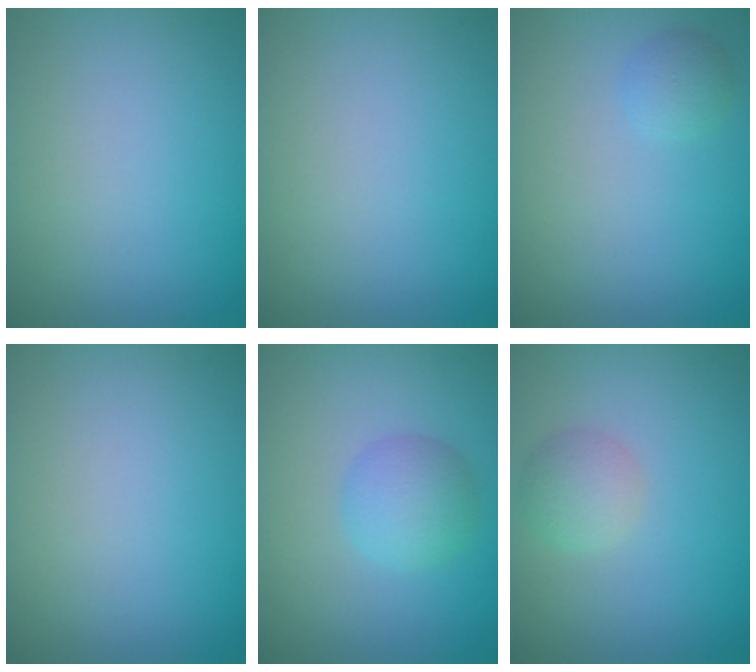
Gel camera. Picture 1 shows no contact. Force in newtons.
{"total": 0.0}
{"total": 1.3, "press": 1.3, "slide": 0.1}
{"total": 0.0}
{"total": 2.9, "press": 2.9, "slide": 0.0}
{"total": 2.1, "press": 2.1, "slide": 0.1}